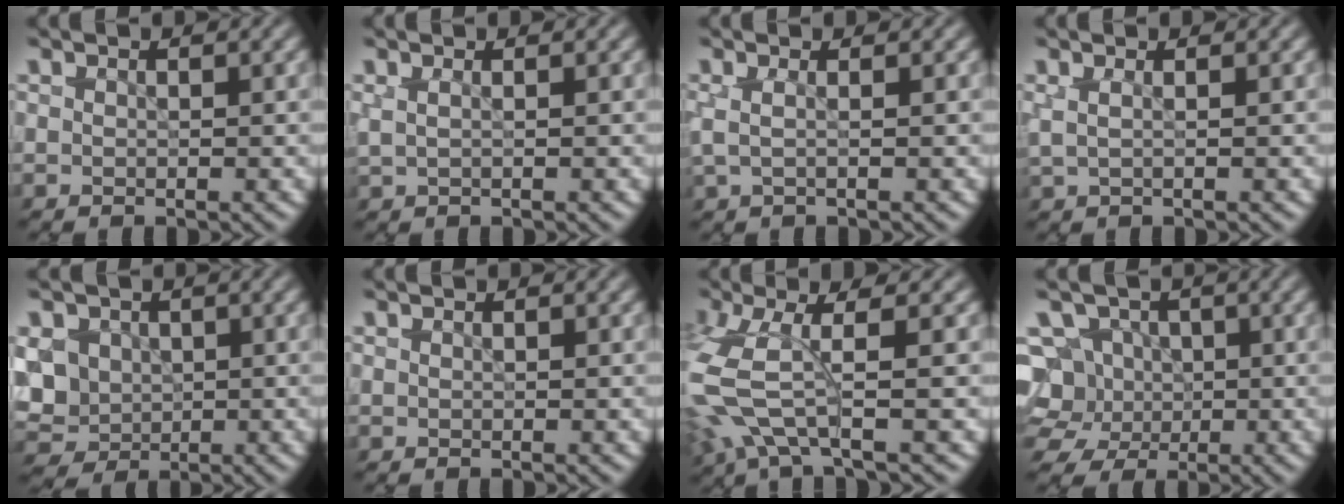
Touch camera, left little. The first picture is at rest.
{"total": 0.6, "force": [0.3, 0.1, 0.5], "torque": [-0.009, 0.003, 0.003]}
{"total": 1.1, "force": [0.2, 0.3, 1.0], "torque": [-0.022, 0.002, 0.002]}
{"total": 0.9, "force": [0.4, 0.2, 0.8], "torque": [-0.014, 0.003, 0.003]}
{"total": 6.5, "force": [0.9, 5.6, 3.0], "torque": [-0.065, 0.017, 0.011]}
{"total": 0.0}
{"total": 6.2, "force": [-1.1, 2.0, 5.7], "torque": [-0.149, -0.001, -0.027]}
{"total": 8.4, "force": [0.9, 7.4, 3.8], "torque": [-0.062, 0.035, -0.024]}